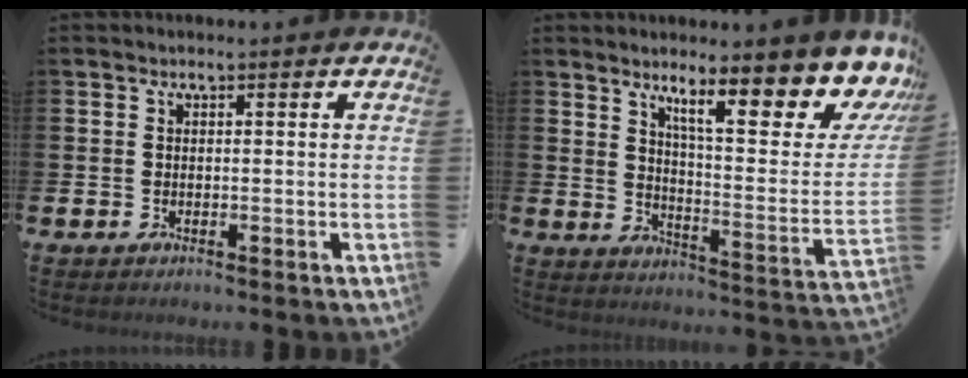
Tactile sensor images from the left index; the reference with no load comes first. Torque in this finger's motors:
{"motor_torque": [1.81, -0.32, 1.05, 0.21]}